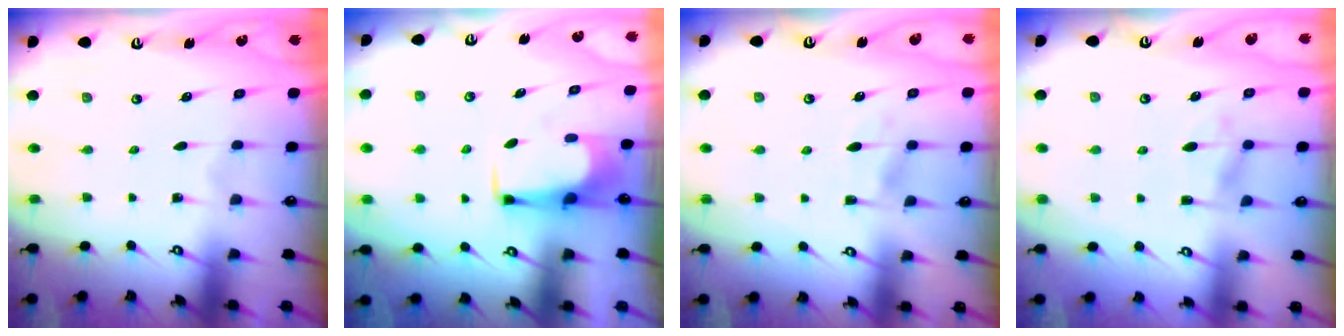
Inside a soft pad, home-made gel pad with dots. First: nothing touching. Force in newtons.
{"total": 1.8, "press": 1.7, "slide": 0.7}
{"total": 6.4, "press": 6.4, "slide": 0.5}
{"total": 1.2, "press": 0.0, "slide": 1.2}